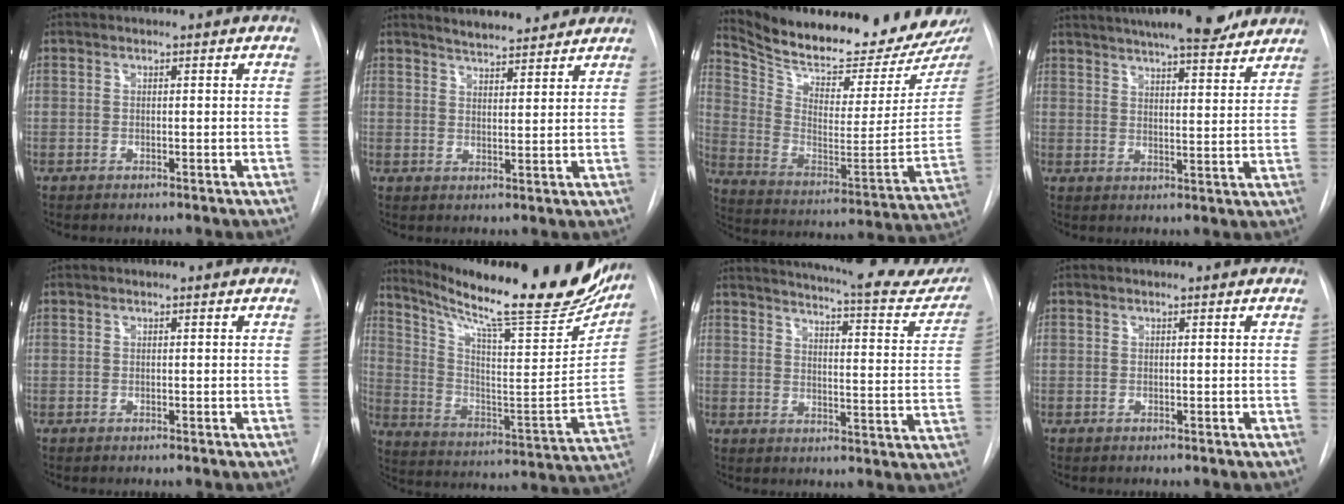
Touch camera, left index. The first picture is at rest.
{"total": 8.1, "force": [7.6, 1.5, 2.3], "torque": [-0.035, 0.008, 0.102]}
{"total": 26.1, "force": [24.0, 3.4, 9.6], "torque": [-0.166, -0.097, 0.342]}
{"total": 20.1, "force": [17.2, 3.5, 9.7], "torque": [-0.160, 0.023, 0.230]}
{"total": 0.0}
{"total": 29.2, "force": [24.3, 3.7, 15.7], "torque": [-0.253, -0.066, 0.339]}
{"total": 23.9, "force": [21.8, 3.4, 9.3], "torque": [-0.129, -0.067, 0.253]}
{"total": 0.0}